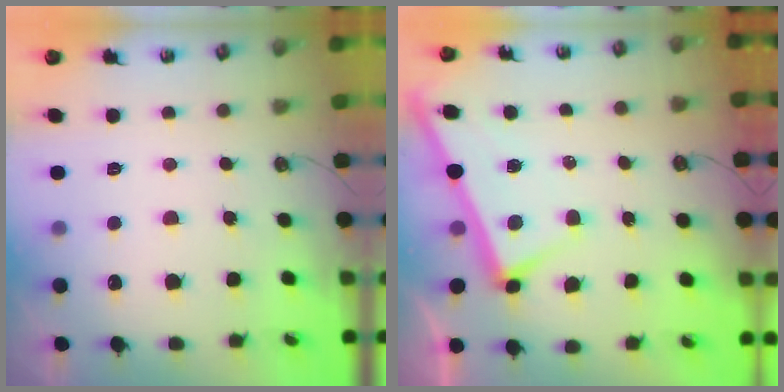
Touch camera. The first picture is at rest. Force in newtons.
{"total": 3.1, "press": 3.1, "slide": 0.0}